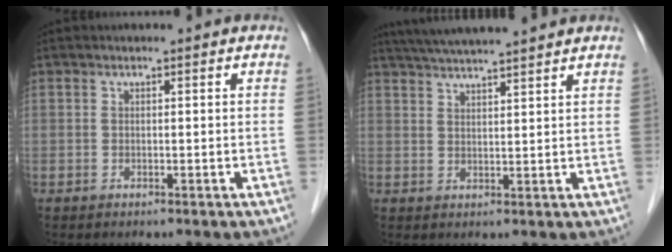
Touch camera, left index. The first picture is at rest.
{"total": 10.8, "force": [9.7, -0.3, 4.7], "torque": [-0.083, 0.029, 0.144]}